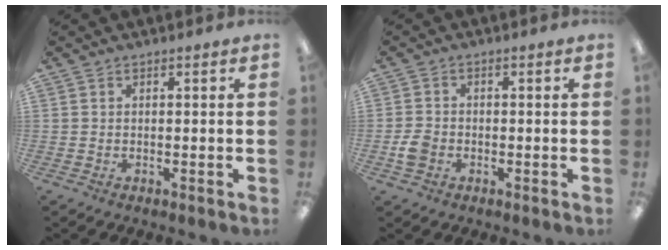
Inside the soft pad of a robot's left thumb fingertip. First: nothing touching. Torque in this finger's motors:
{"motor_torque": [-0.12, 0.60, 0.53, 0.14, 0.01]}